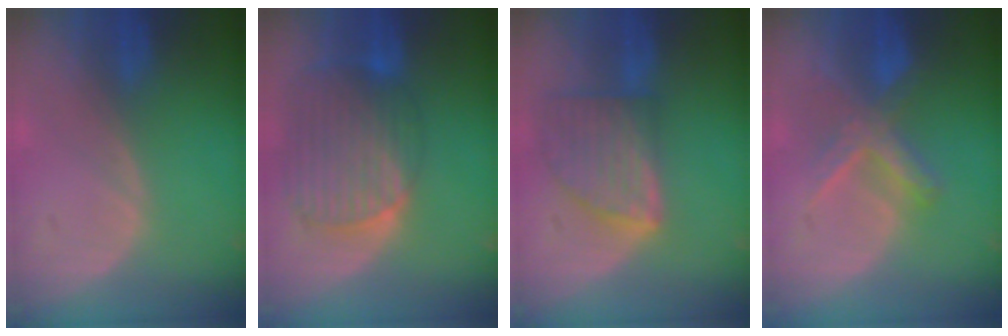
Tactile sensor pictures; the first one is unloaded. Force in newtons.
{"total": 10.7, "press": 9.2, "slide": 5.5}
{"total": 8.3, "press": 7.5, "slide": 3.5}
{"total": 6.6, "press": 6.3, "slide": 1.9}